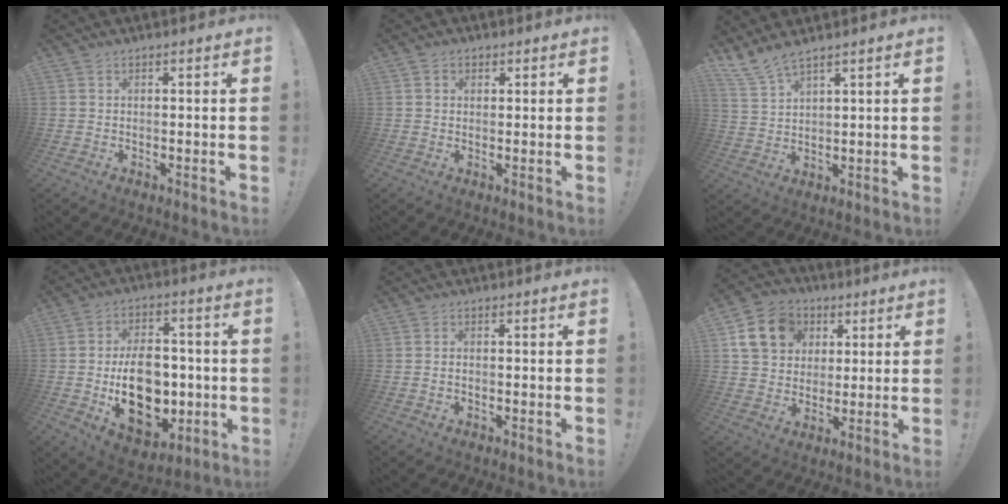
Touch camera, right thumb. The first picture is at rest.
{"total": 1.8, "force": [0.5, 1.6, 0.7], "torque": [-0.005, -0.002, 0.007]}
{"total": 6.1, "force": [5.3, 0.9, 2.8], "torque": [-0.073, -0.024, 0.103]}
{"total": 18.9, "force": [-2.4, 13.5, 13.0], "torque": [-0.183, 0.003, -0.027]}
{"total": 0.7, "force": [-0.4, 0.5, 0.4], "torque": [-0.012, 0.003, -0.007]}
{"total": 14.0, "force": [5.3, 11.4, 6.1], "torque": [-0.090, -0.014, 0.111]}